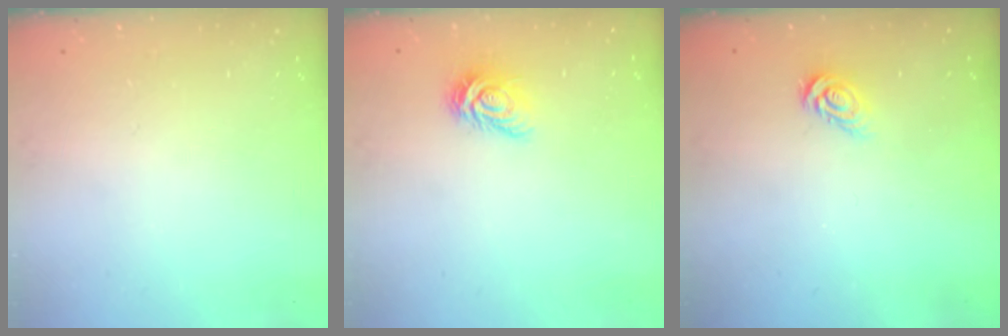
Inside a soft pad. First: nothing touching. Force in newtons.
{"total": 5.7, "press": 5.7, "slide": 0.2}
{"total": 3.8, "press": 3.7, "slide": 0.4}